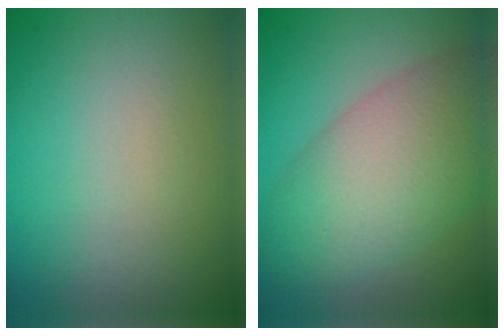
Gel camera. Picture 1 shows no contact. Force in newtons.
{"total": 9.1, "press": 9.1, "slide": 0.3}